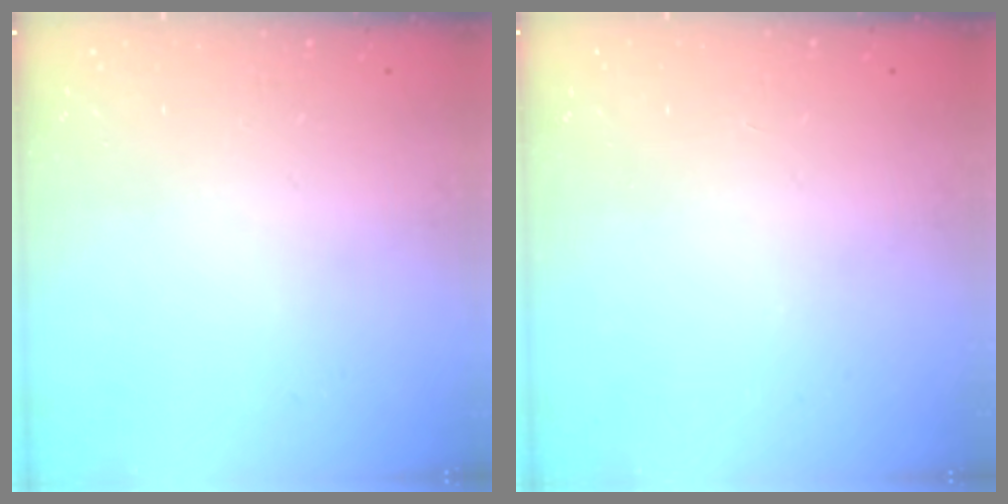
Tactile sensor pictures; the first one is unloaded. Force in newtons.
{"total": 0.0}